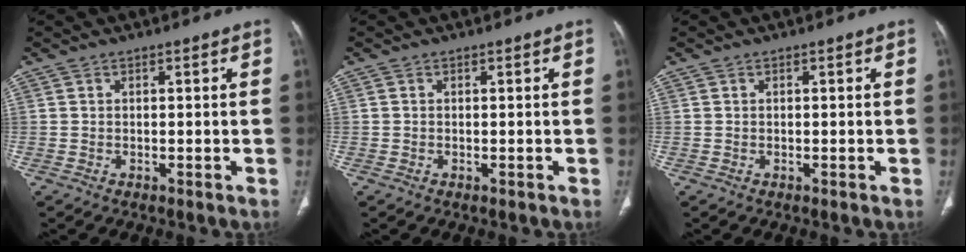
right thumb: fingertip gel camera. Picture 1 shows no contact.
{"total": 0.0}
{"total": 0.0}